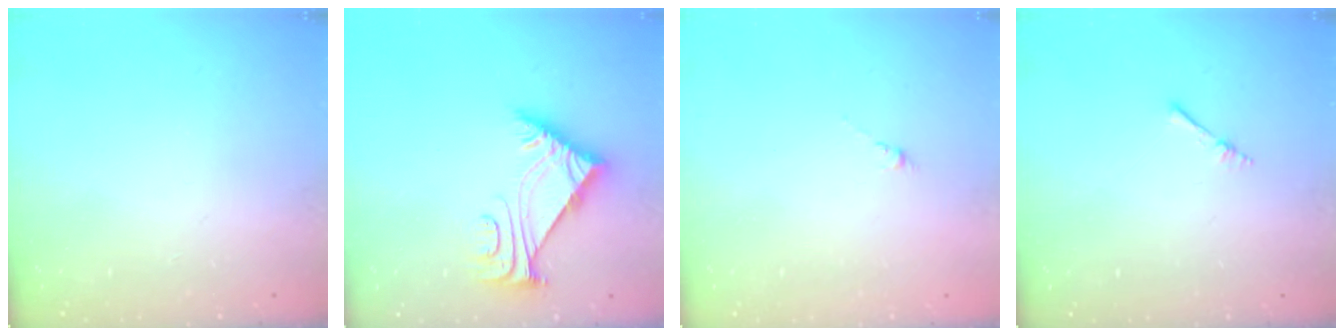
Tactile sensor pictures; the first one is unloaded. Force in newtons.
{"total": 7.6, "press": 7.6, "slide": 0.7}
{"total": 0.5, "press": 0.3, "slide": 0.4}
{"total": 2.2, "press": 2.1, "slide": 0.3}